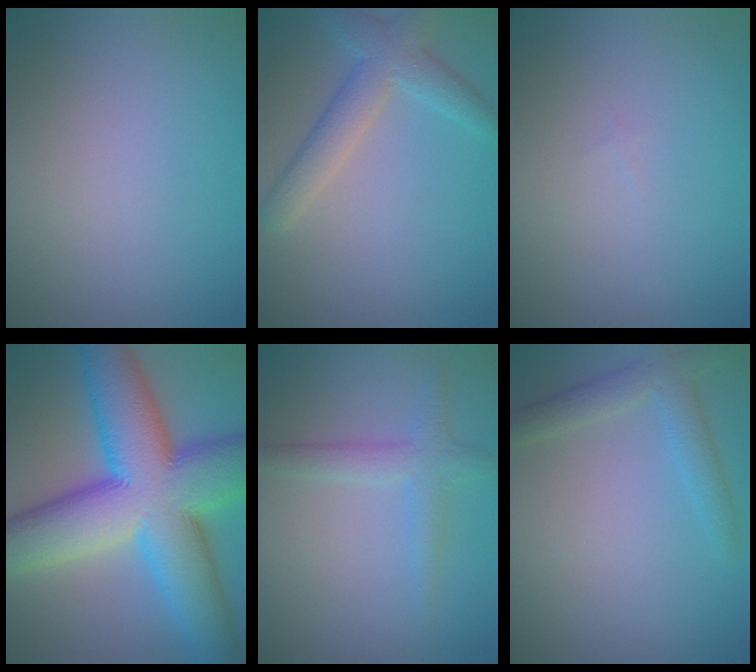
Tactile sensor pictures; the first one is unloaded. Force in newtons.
{"total": 4.0, "press": 4.0, "slide": 0.3}
{"total": 0.0}
{"total": 16.3, "press": 16.3, "slide": 0.1}
{"total": 2.5, "press": 2.5, "slide": 0.1}
{"total": 2.7, "press": 2.7, "slide": 0.1}